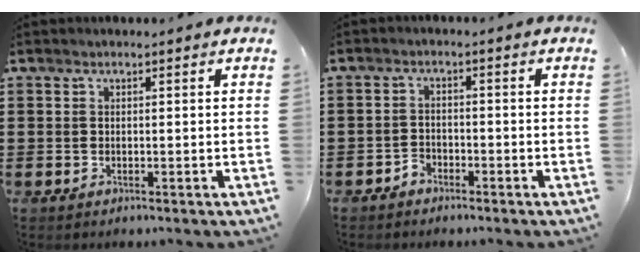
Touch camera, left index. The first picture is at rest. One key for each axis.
{"total": 2.0, "fx": -1.8, "fy": 0.8, "fz": 0.0, "tx": -0.009, "ty": 0.003, "tz": -0.040}